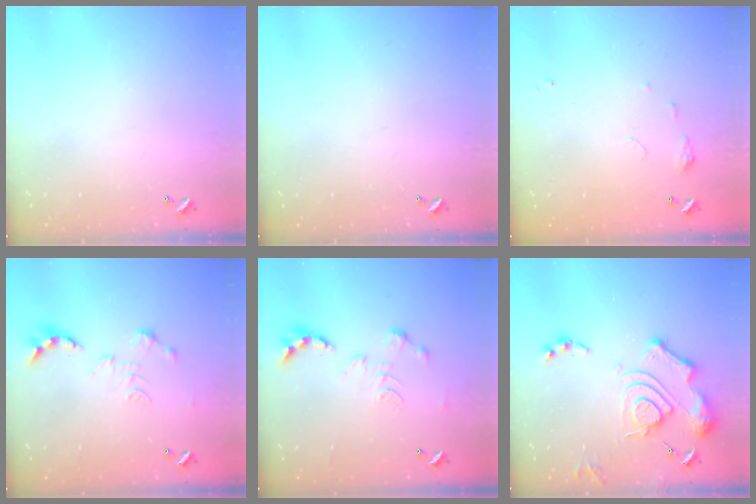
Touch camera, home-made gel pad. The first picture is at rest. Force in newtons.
{"total": 0.0}
{"total": 4.5, "press": 4.4, "slide": 0.5}
{"total": 0.0}
{"total": 0.0}
{"total": 15.2, "press": 15.1, "slide": 1.7}